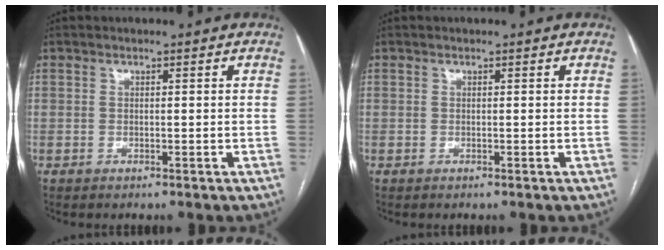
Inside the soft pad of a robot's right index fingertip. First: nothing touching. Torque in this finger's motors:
{"motor_torque": [0.00, 0.00, 0.00, 0.00]}